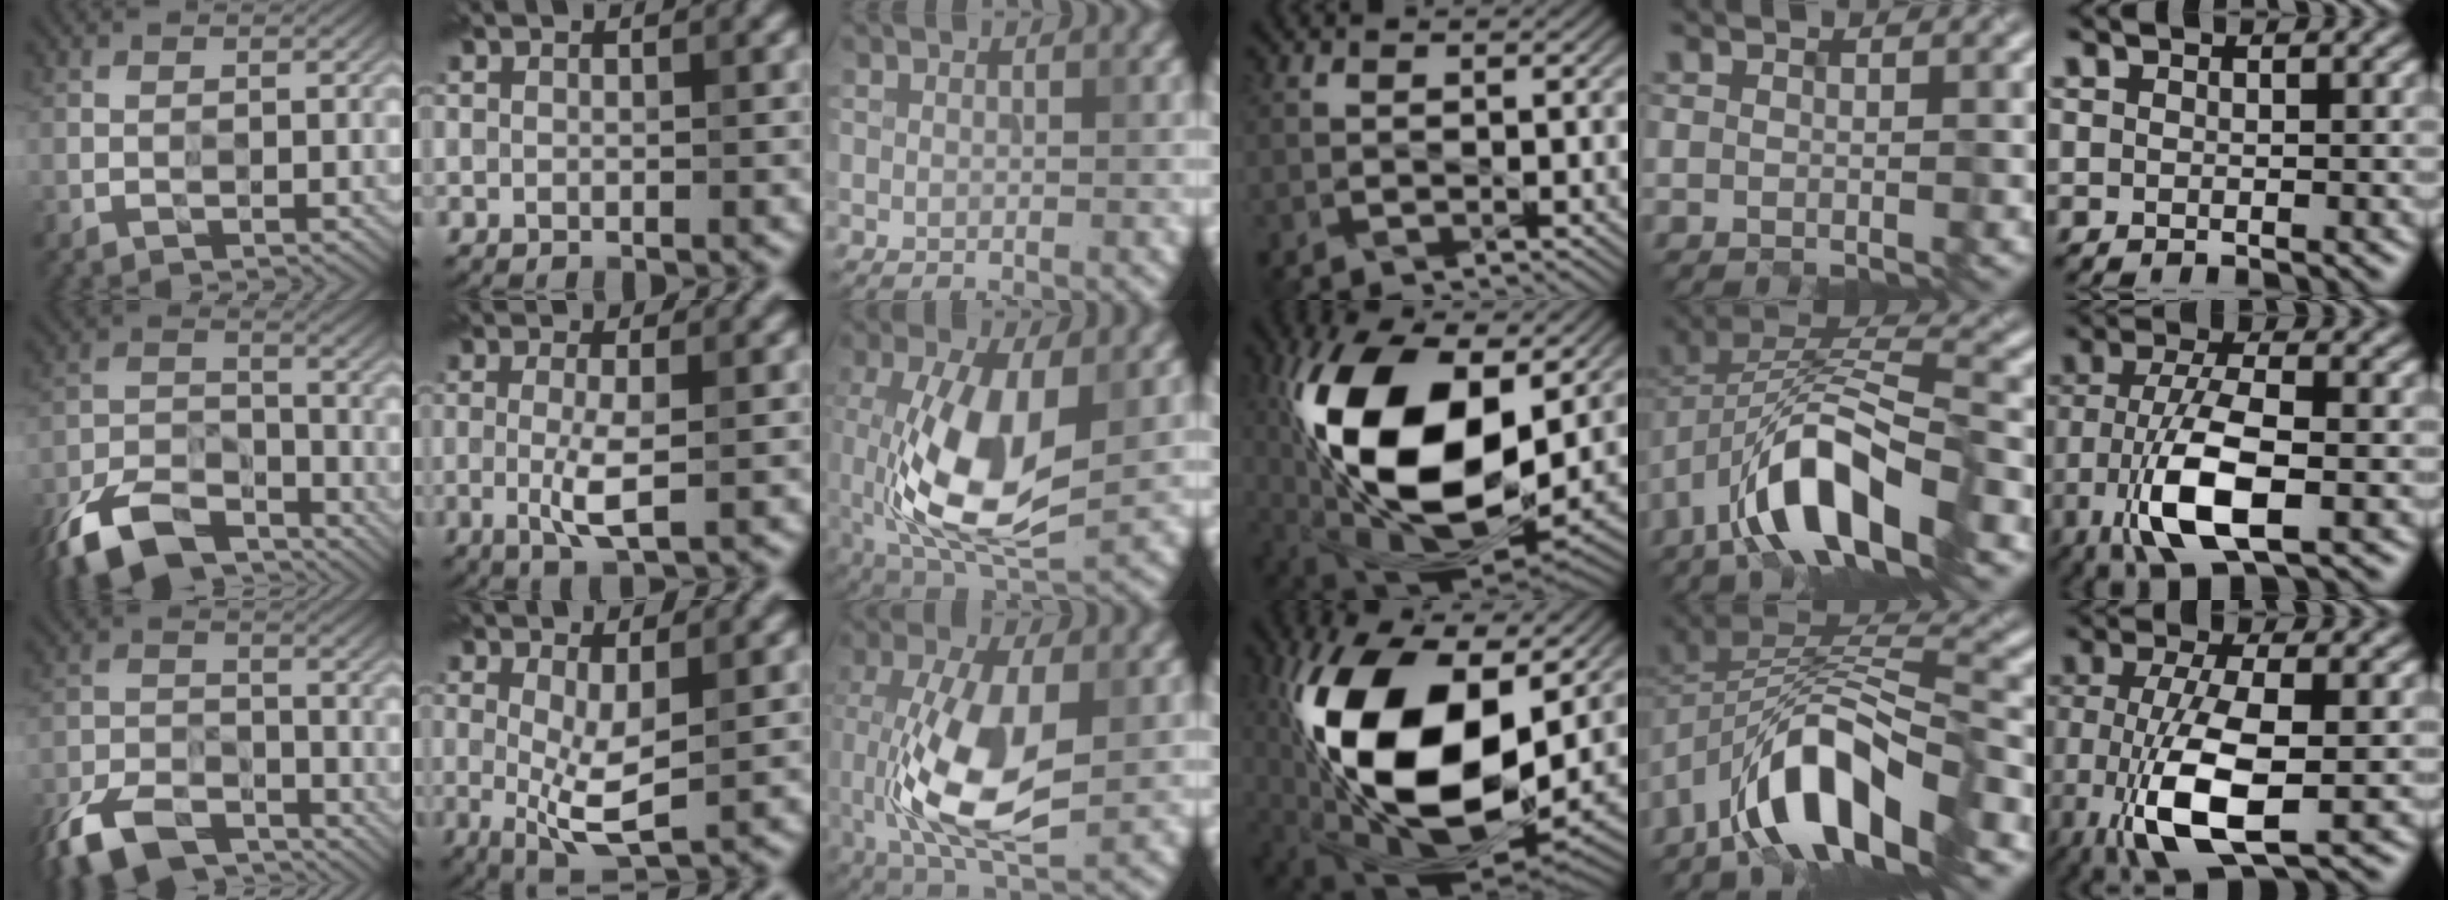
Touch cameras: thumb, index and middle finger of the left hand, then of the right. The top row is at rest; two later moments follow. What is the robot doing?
{"motion": "insert", "object": "pen cap and body"}